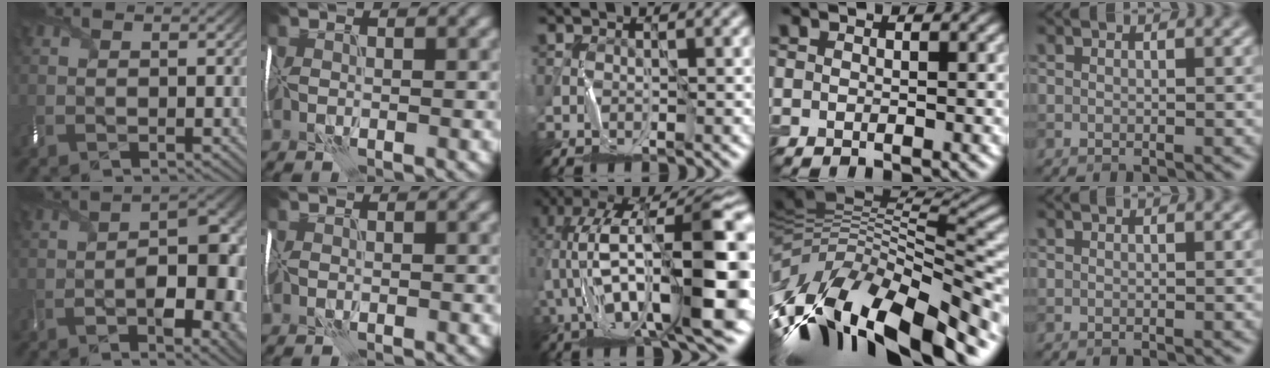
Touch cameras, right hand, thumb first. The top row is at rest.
{"thumb": {"total": 11.6, "force": [-3.3, 5.9, 9.4], "torque": [-0.124, -0.012, -0.048]}, "middle": {"total": 17.0, "force": [-0.3, 5.3, 16.2], "torque": [-0.285, 0.036, -0.004]}, "ring": {"total": 16.7, "force": [-6.8, 7.0, 13.6], "torque": [-0.259, 0.008, -0.114]}}